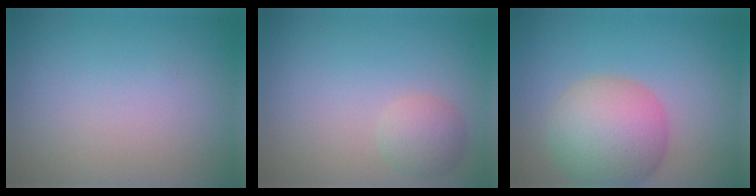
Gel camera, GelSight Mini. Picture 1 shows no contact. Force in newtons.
{"total": 2.3, "press": 2.3, "slide": 0.2}
{"total": 7.2, "press": 7.2, "slide": 0.5}